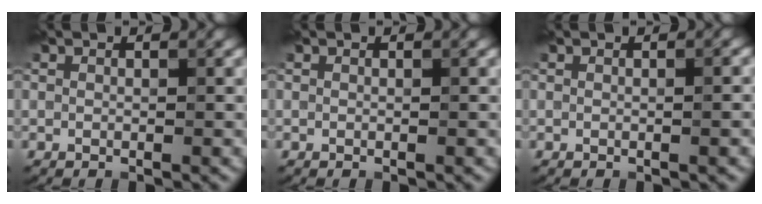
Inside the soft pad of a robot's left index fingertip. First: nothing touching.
{"total": 0.0}
{"total": 1.5, "force": [0.0, 0.4, 1.5], "torque": [-0.012, 0.005, -0.004]}